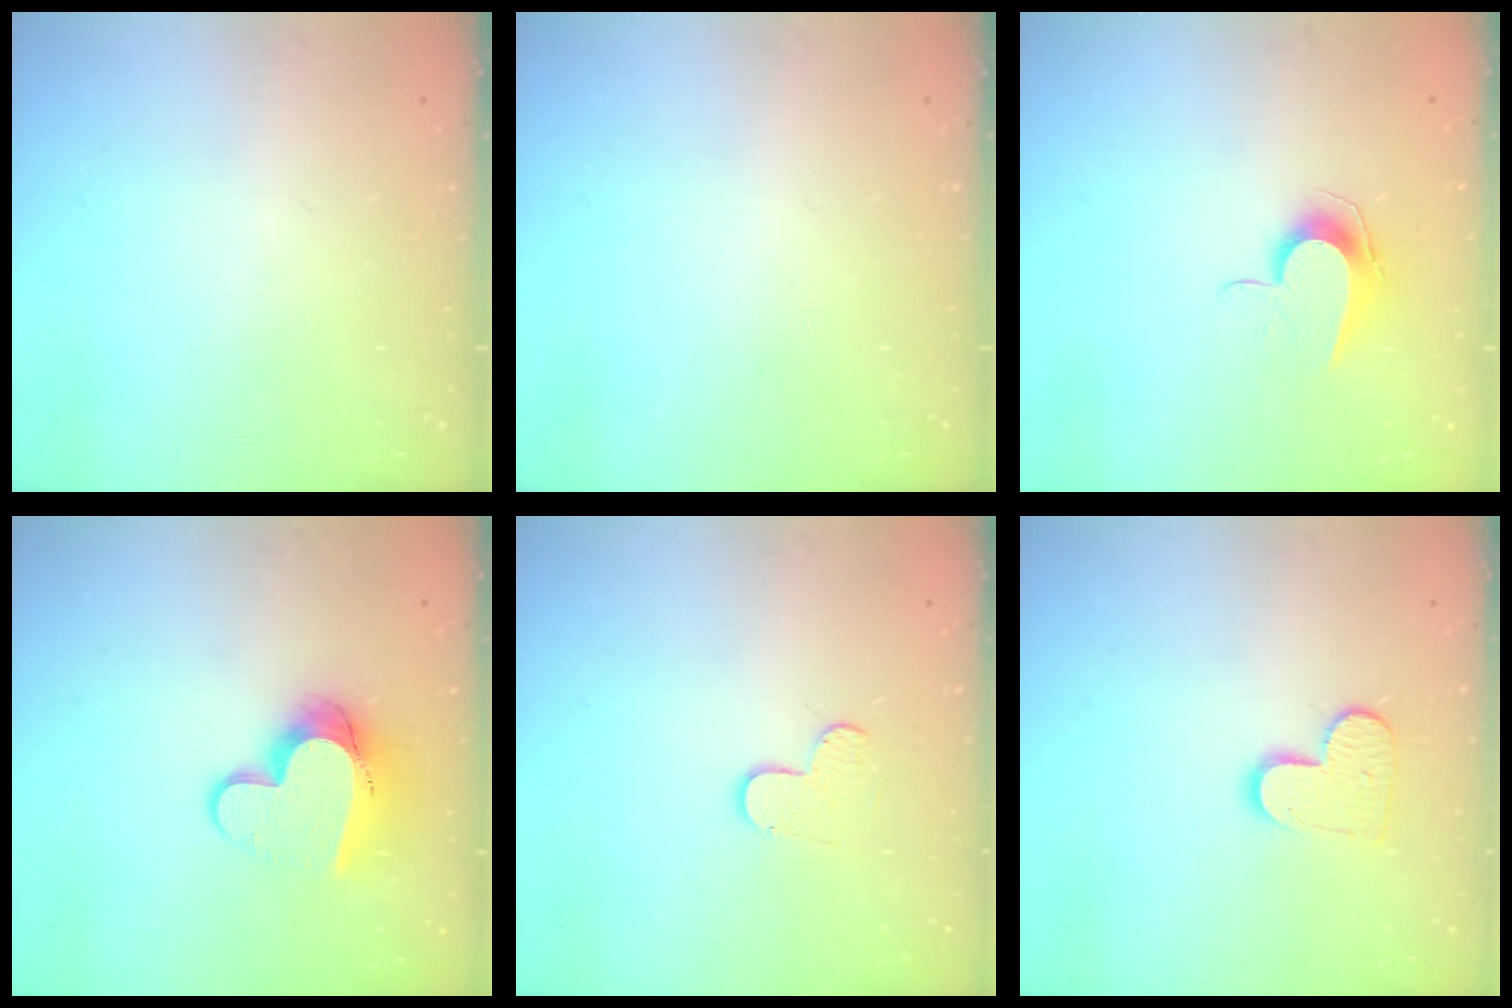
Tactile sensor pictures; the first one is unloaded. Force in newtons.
{"total": 0.0}
{"total": 8.4, "press": 8.3, "slide": 0.7}
{"total": 11.5, "press": 11.4, "slide": 1.2}
{"total": 4.1, "press": 4.1, "slide": 0.3}
{"total": 9.7, "press": 9.7, "slide": 0.5}